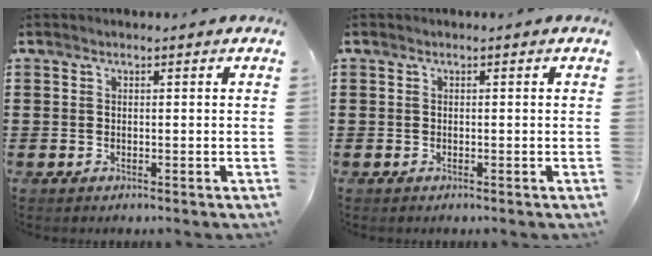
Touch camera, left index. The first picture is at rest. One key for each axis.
{"total": 0.0}